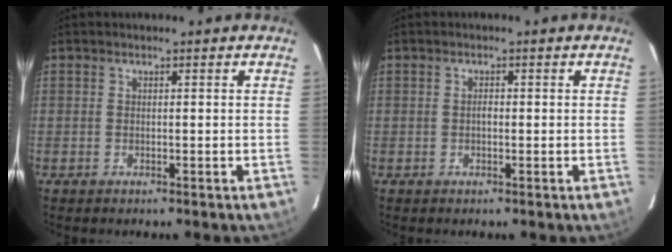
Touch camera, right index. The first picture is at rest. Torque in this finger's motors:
{"motor_torque": [0.31, 0.03, 0.18, 0.03]}